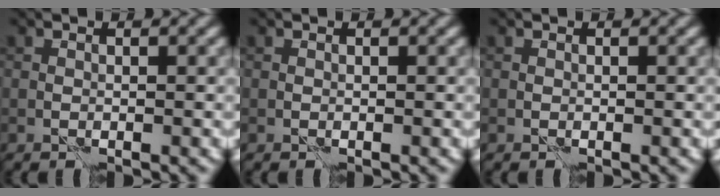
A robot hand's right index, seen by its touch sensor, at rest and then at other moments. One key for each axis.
{"total": 0.0}
{"total": 0.0}